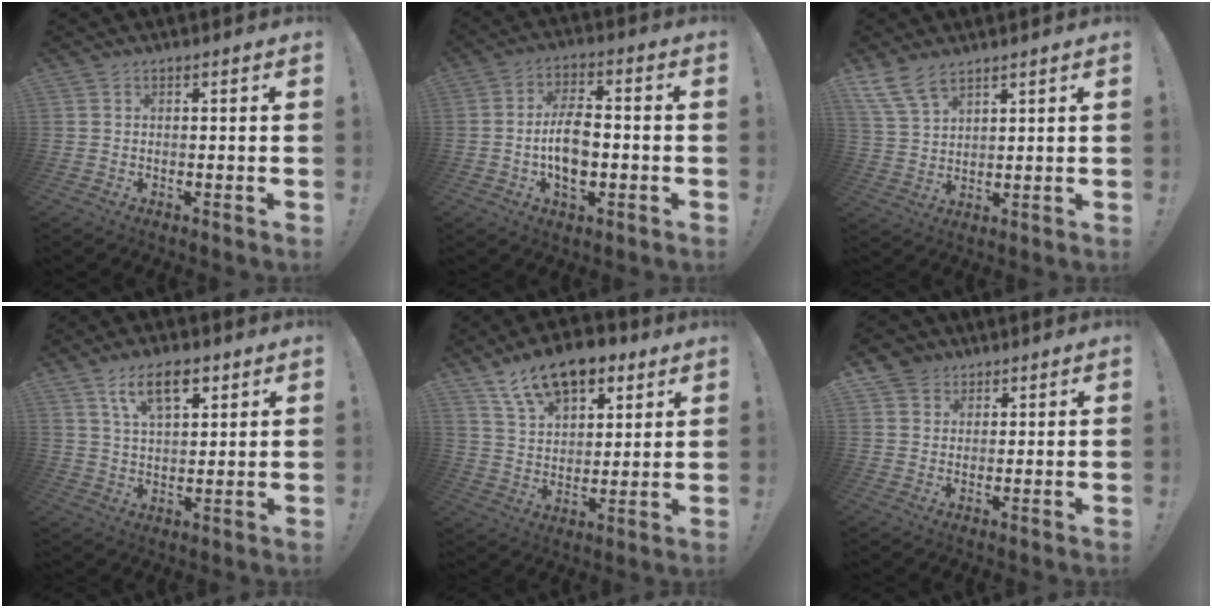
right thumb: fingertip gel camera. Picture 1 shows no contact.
{"total": 10.4, "force": [-2.2, 5.9, 8.3], "torque": [-0.152, 0.005, -0.040]}
{"total": 8.4, "force": [6.4, 3.7, 4.0], "torque": [-0.086, -0.027, 0.128]}
{"total": 10.5, "force": [5.9, 4.9, 7.1], "torque": [-0.125, -0.009, 0.108]}
{"total": 15.6, "force": [10.4, 8.6, 7.8], "torque": [-0.134, -0.060, 0.193]}
{"total": 4.8, "force": [3.1, 3.6, 0.3], "torque": [-0.005, -0.018, 0.060]}